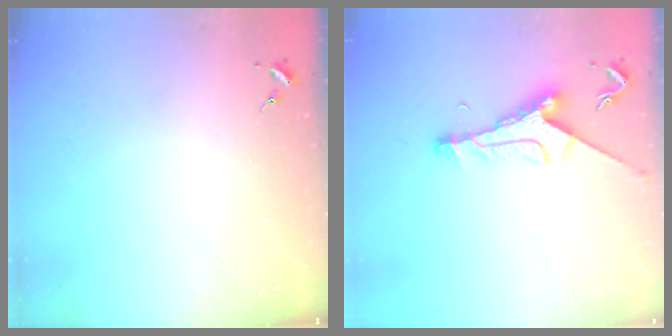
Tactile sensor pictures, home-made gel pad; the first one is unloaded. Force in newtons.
{"total": 9.4, "press": 9.4, "slide": 0.7}